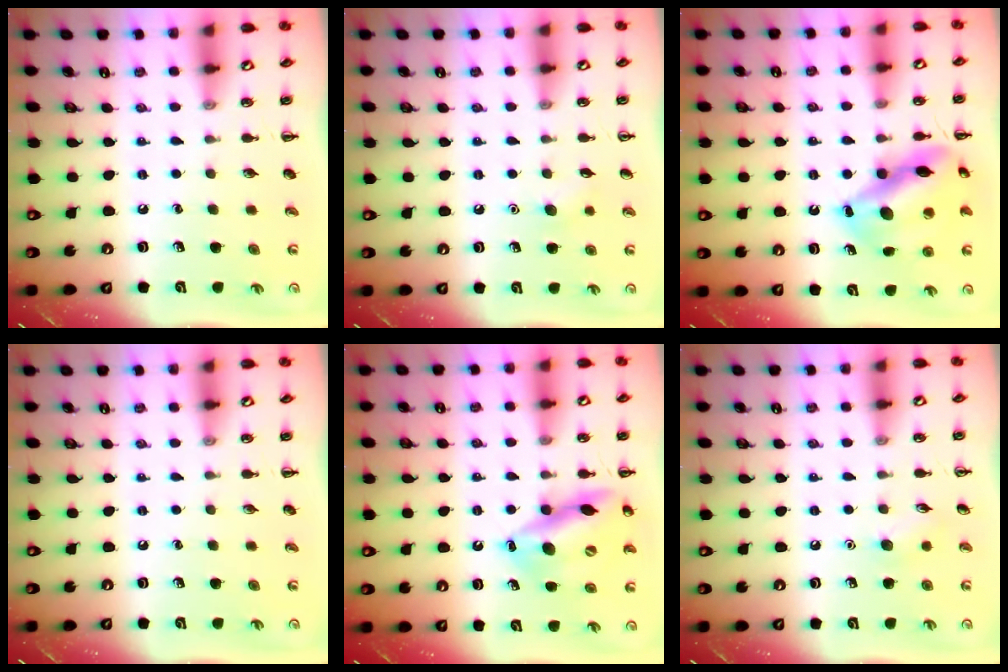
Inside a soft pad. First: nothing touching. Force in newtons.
{"total": 5.2, "press": 5.0, "slide": 1.6}
{"total": 15.0, "press": 14.9, "slide": 1.3}
{"total": 0.0}
{"total": 16.0, "press": 15.7, "slide": 3.1}
{"total": 6.6, "press": 6.3, "slide": 1.9}